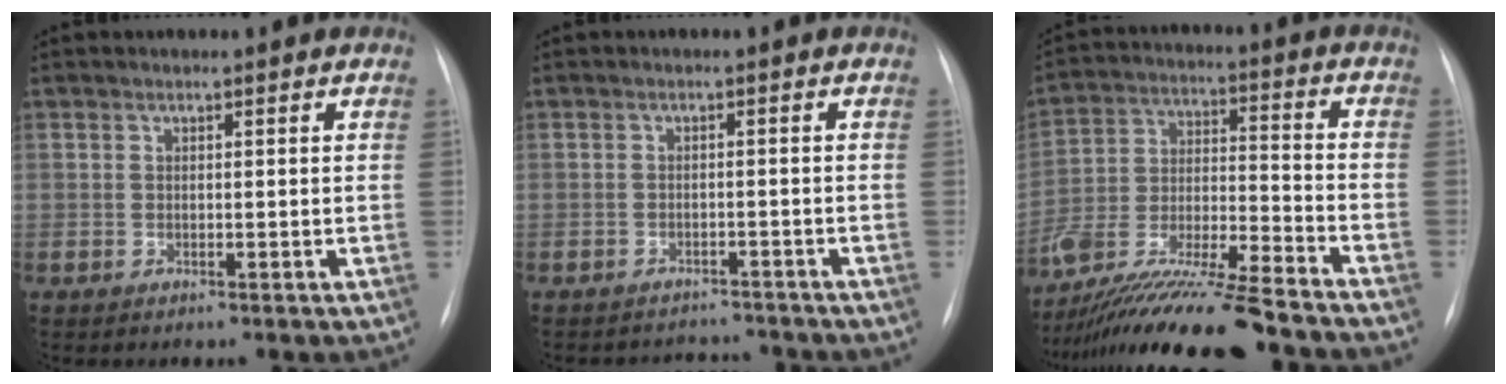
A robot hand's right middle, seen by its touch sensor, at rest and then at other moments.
{"total": 5.1, "force": [-4.9, 1.2, -0.4], "torque": [0.006, 0.010, -0.063]}
{"total": 21.8, "force": [-18.4, 1.0, 11.6], "torque": [-0.220, -0.029, -0.324]}